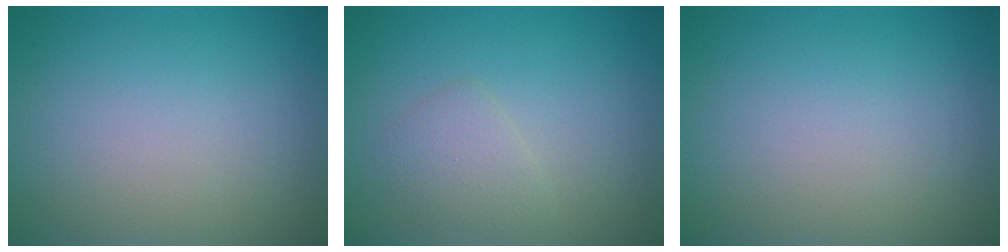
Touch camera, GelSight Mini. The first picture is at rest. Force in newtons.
{"total": 1.7, "press": 1.7, "slide": 0.2}
{"total": 0.0}